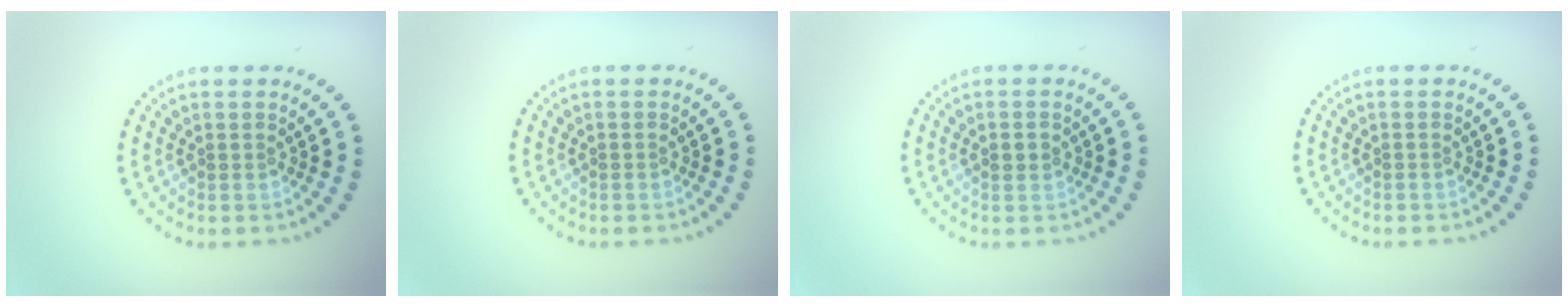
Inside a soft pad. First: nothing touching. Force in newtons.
{"total": 0.0}
{"total": 1.5, "press": 1.5, "slide": 0.1}
{"total": 0.0}